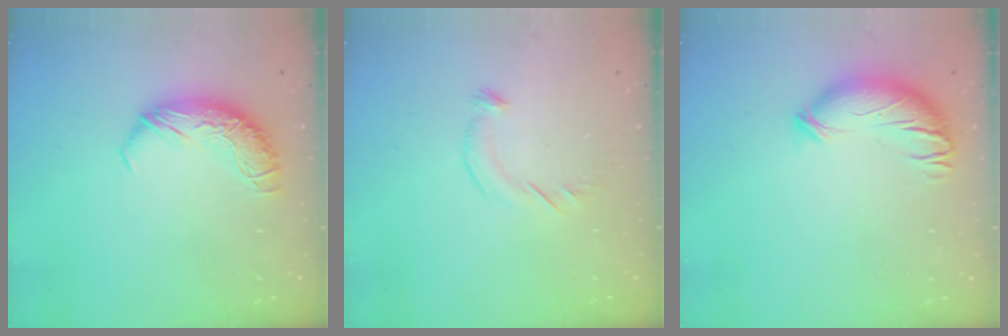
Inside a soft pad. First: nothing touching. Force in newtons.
{"total": 5.9, "press": 5.8, "slide": 1.3}
{"total": 3.8, "press": 3.1, "slide": 2.2}